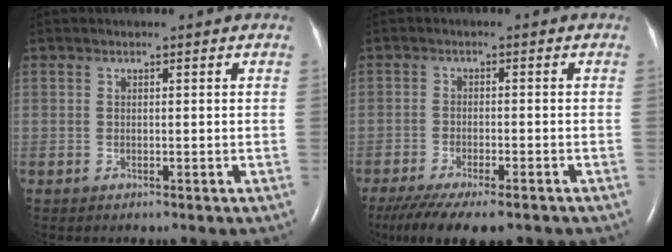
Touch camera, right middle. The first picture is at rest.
{"total": 12.8, "force": [-9.8, 3.2, 7.5], "torque": [-0.145, -0.029, -0.151]}